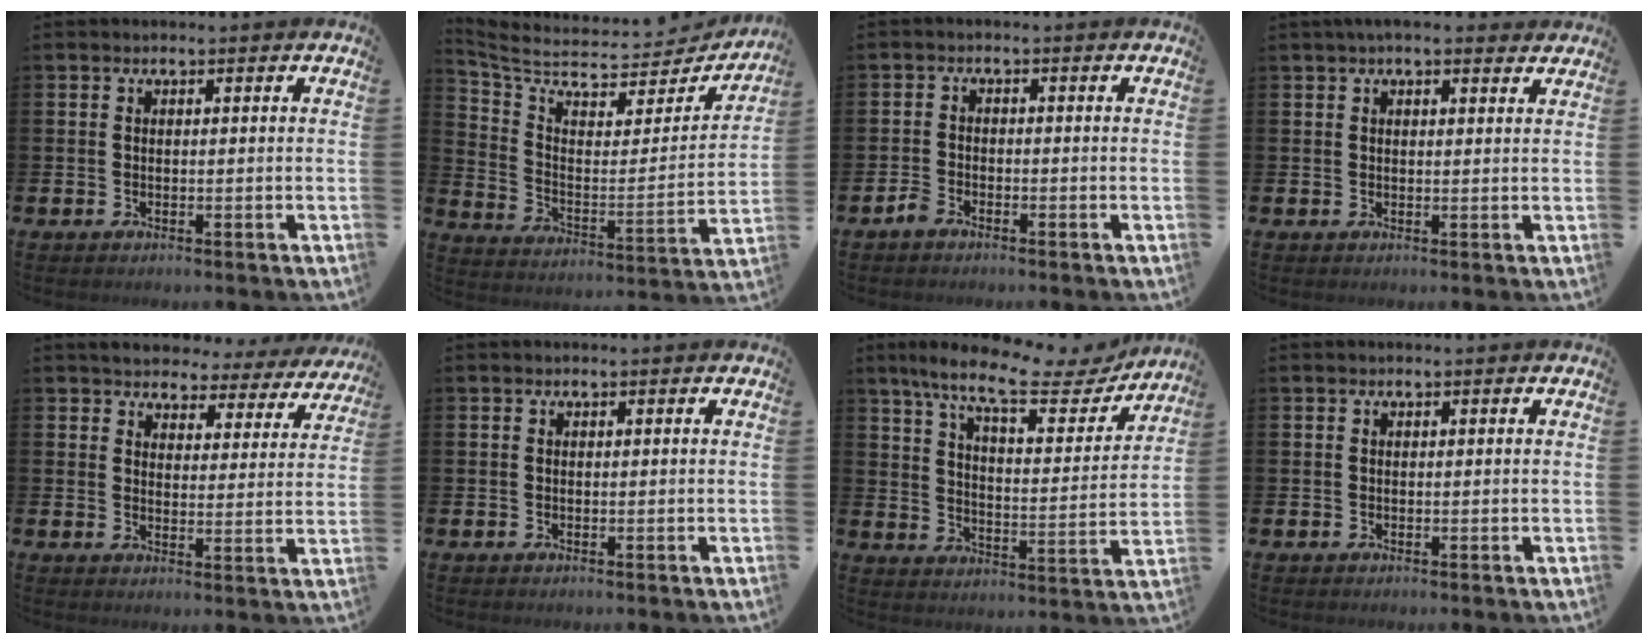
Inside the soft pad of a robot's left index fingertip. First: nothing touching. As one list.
[{"total": 7.0, "force": [6.1, 2.6, 2.1], "torque": [-0.078, -0.053, 0.100]}, {"total": 1.8, "force": [-1.5, 0.8, 0.6], "torque": [-0.019, 0.007, -0.028]}, {"total": 2.8, "force": [2.5, 0.6, 1.0], "torque": [-0.012, -0.007, 0.042]}, {"total": 3.6, "force": [3.4, 1.2, 0.2], "torque": [-0.023, -0.027, 0.053]}, {"total": 0.0}, {"total": 11.3, "force": [9.6, 2.5, 5.5], "torque": [-0.120, -0.057, 0.159]}, {"total": 0.0}]